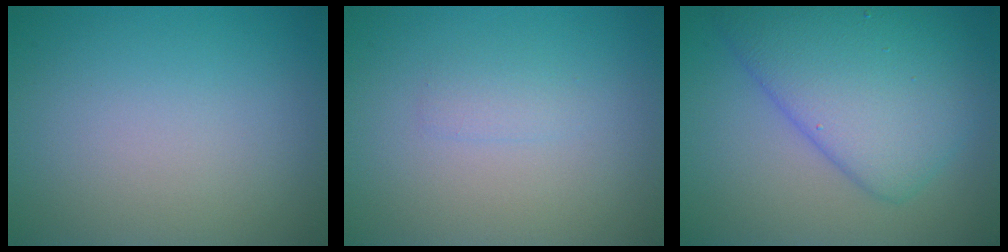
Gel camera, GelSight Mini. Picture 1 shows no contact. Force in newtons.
{"total": 1.0, "press": 1.0, "slide": 0.1}
{"total": 7.5, "press": 7.5, "slide": 0.3}